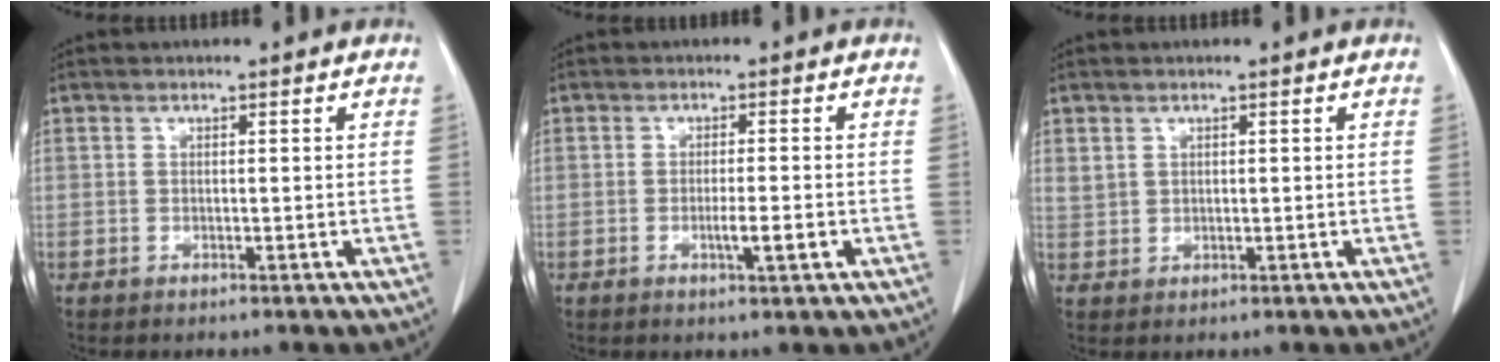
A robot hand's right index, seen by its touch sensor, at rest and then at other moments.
{"total": 3.2, "force": [-0.9, 0.2, 3.1], "torque": [-0.052, -0.004, -0.014]}
{"total": 1.8, "force": [1.1, 1.3, 0.6], "torque": [-0.011, 0.004, 0.027]}